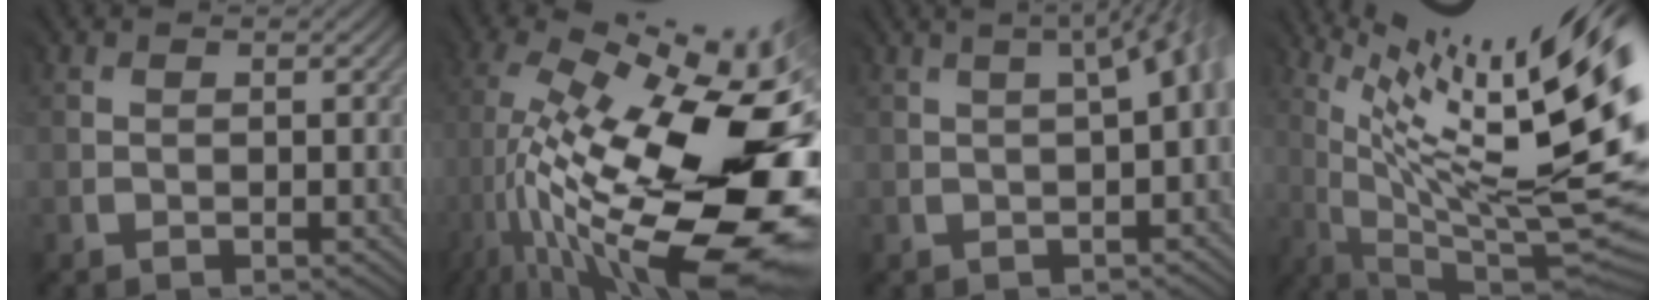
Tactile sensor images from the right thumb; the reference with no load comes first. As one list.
[{"total": 18.2, "force": [-2.0, 6.4, 16.9], "torque": [-0.276, -0.014, -0.016]}, {"total": 5.5, "force": [-0.5, 1.6, 5.2], "torque": [-0.030, 0.030, -0.022]}, {"total": 18.9, "force": [5.9, 4.2, 17.4], "torque": [-0.229, 0.016, 0.111]}]